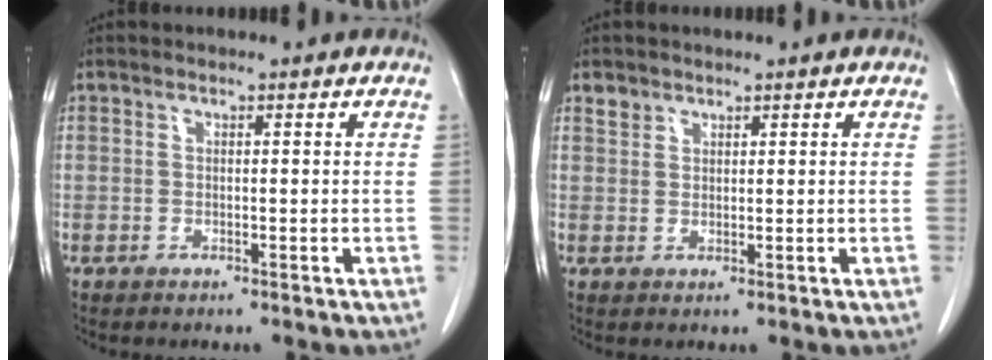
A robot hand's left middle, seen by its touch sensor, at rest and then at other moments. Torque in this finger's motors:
{"motor_torque": [0.23, -0.20, -0.04, 0.01]}